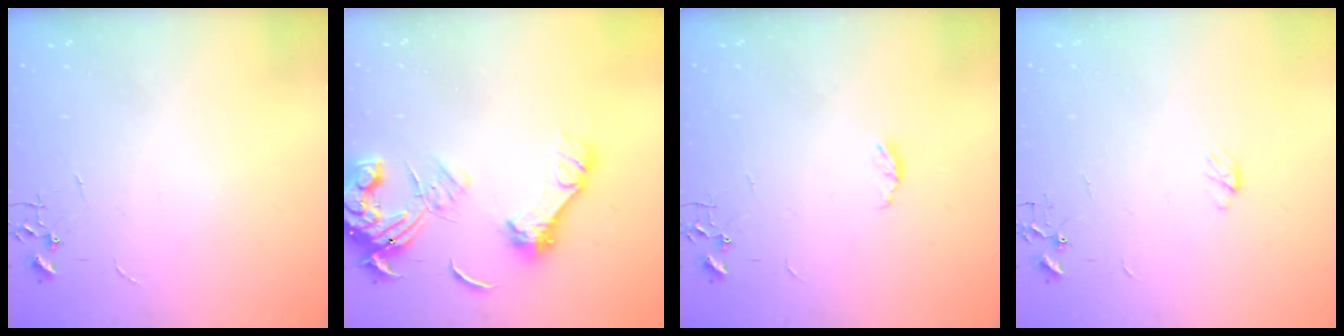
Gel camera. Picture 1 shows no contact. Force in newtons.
{"total": 15.7, "press": 15.6, "slide": 1.9}
{"total": 4.4, "press": 4.3, "slide": 0.6}
{"total": 2.9, "press": 2.9, "slide": 0.4}